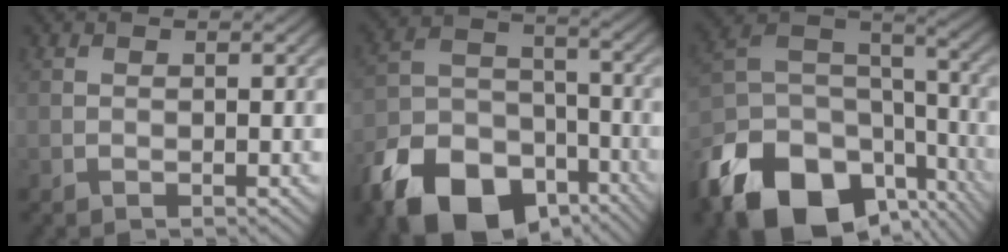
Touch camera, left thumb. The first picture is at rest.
{"total": 15.5, "force": [-9.7, 9.3, 7.7], "torque": [-0.189, -0.037, -0.178]}
{"total": 18.9, "force": [-11.4, 11.4, 9.8], "torque": [-0.251, -0.053, -0.179]}